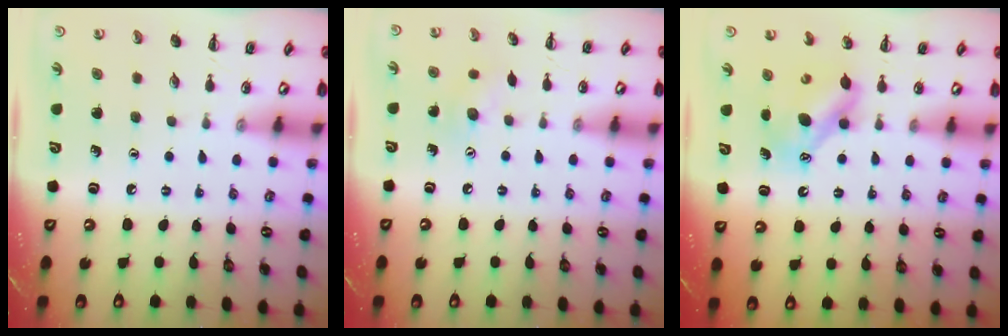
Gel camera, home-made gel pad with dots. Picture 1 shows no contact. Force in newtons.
{"total": 5.5, "press": 5.5, "slide": 1.0}
{"total": 7.6, "press": 7.6, "slide": 1.0}